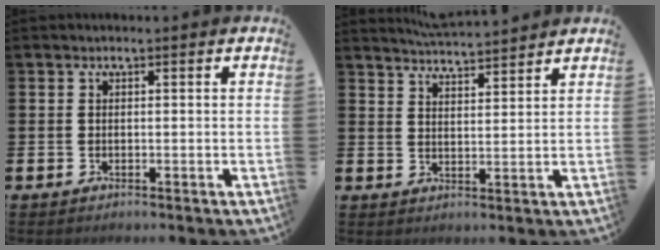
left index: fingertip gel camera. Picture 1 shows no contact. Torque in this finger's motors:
{"motor_torque": [0.38, -0.54, 0.12, 0.03]}